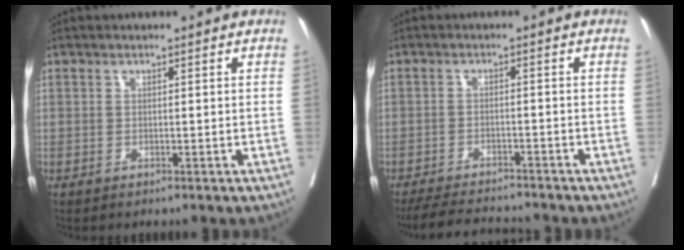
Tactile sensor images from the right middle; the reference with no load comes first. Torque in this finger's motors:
{"motor_torque": [0.86, -0.93, 0.20, 0.09]}